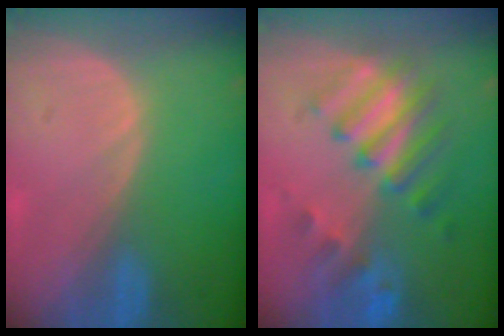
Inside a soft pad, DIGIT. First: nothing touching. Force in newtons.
{"total": 8.2, "press": 7.8, "slide": 2.8}